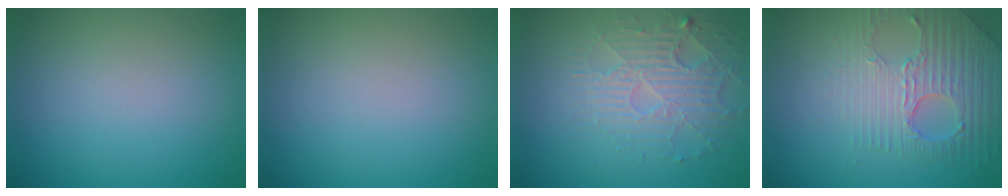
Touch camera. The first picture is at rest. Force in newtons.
{"total": 0.0}
{"total": 4.0, "press": 3.6, "slide": 1.7}
{"total": 4.0, "press": 3.8, "slide": 1.2}